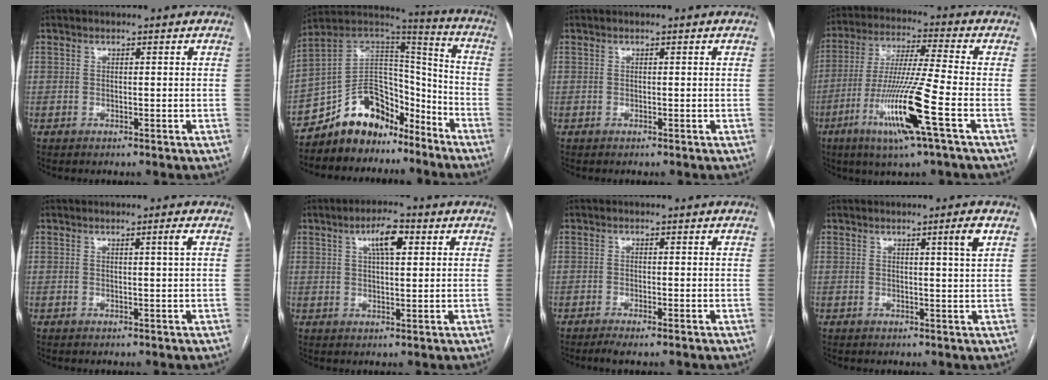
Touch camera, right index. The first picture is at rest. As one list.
[{"total": 14.6, "force": [-11.3, 7.7, 5.1], "torque": [-0.081, 0.072, -0.199]}, {"total": 0.0}, {"total": 14.4, "force": [-5.8, -1.0, 13.2], "torque": [-0.269, -0.021, -0.111]}, {"total": 1.2, "force": [0.4, -0.5, 1.0], "torque": [-0.020, -0.003, 0.011]}, {"total": 5.4, "force": [2.2, 1.5, 4.7], "torque": [-0.085, 0.011, 0.038]}, {"total": 2.2, "force": [-1.6, 0.0, 1.6], "torque": [-0.025, -0.004, -0.028]}, {"total": 2.7, "force": [1.2, -0.7, 2.3], "torque": [-0.033, -0.008, 0.021]}]